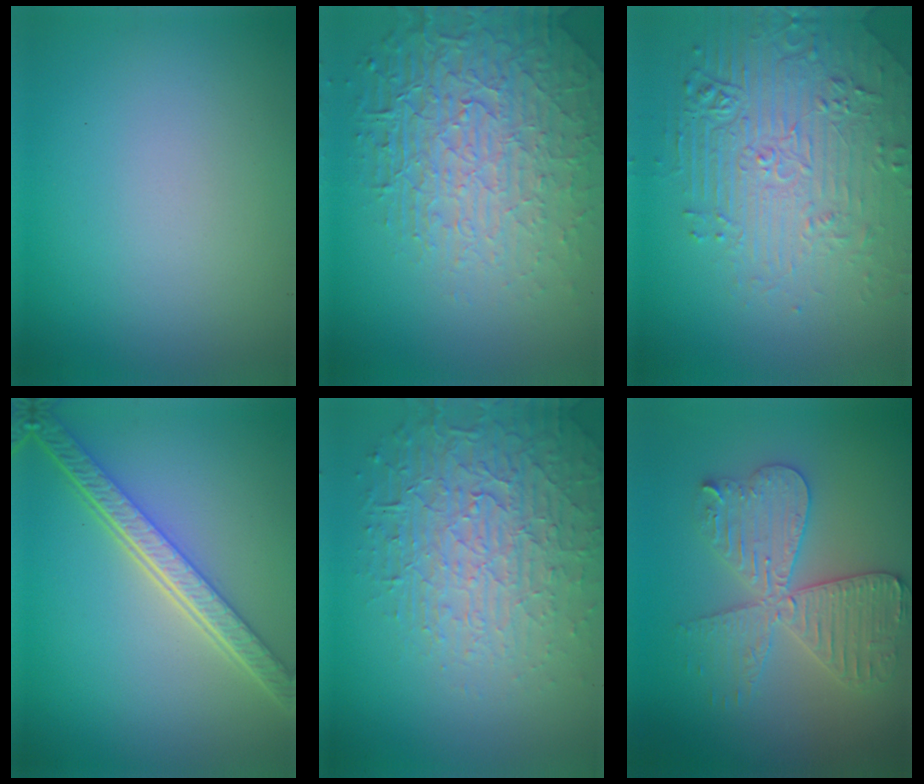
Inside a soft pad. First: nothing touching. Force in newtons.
{"total": 8.2, "press": 5.7, "slide": 5.9}
{"total": 5.4, "press": 4.8, "slide": 2.3}
{"total": 6.0, "press": 4.6, "slide": 3.8}
{"total": 6.5, "press": 5.1, "slide": 4.1}
{"total": 5.7, "press": 5.7, "slide": 0.9}